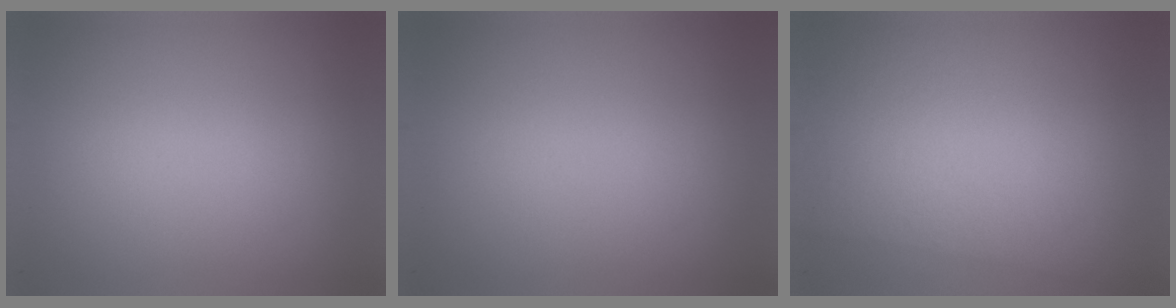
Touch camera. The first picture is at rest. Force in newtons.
{"total": 0.0}
{"total": 2.7}